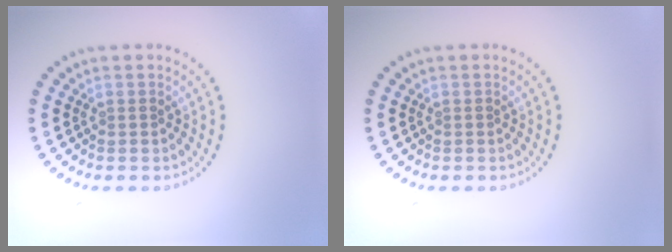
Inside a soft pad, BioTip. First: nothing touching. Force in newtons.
{"total": 0.0}